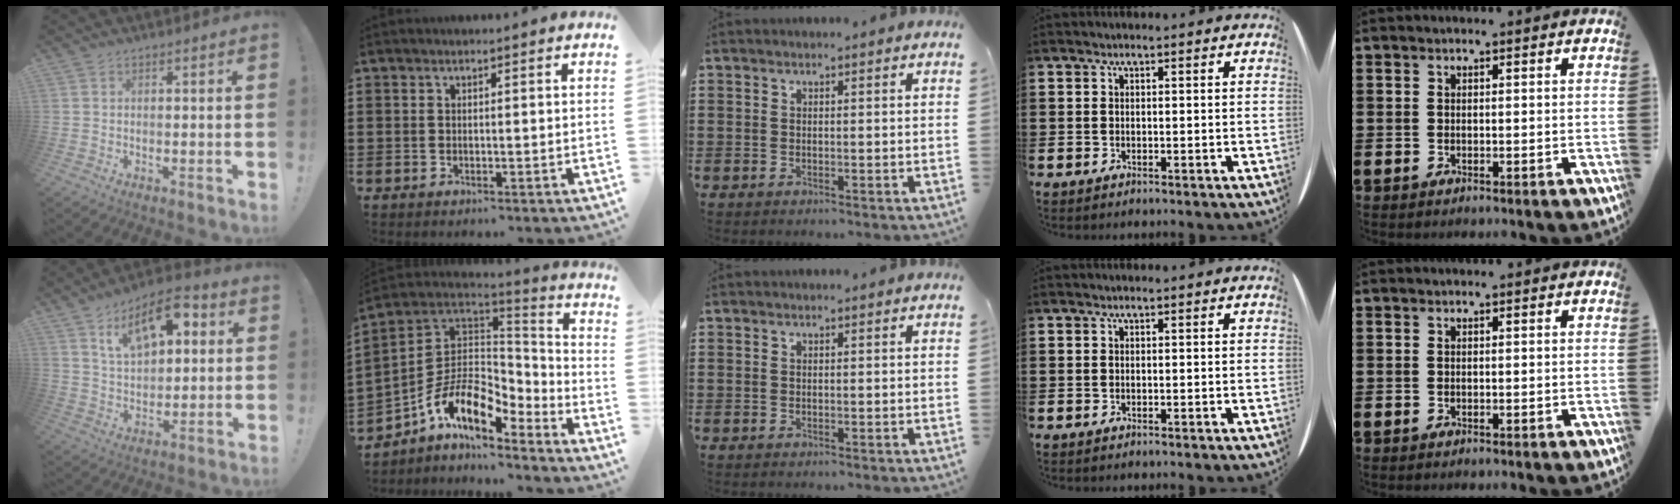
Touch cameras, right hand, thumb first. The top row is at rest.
{"thumb": {"total": 14.0, "force": [6.5, 7.5, 9.9], "torque": [-0.152, -0.020, 0.114]}, "index": {"total": 10.7, "force": [-4.9, 6.1, 7.3], "torque": [-0.168, -0.006, -0.095]}}